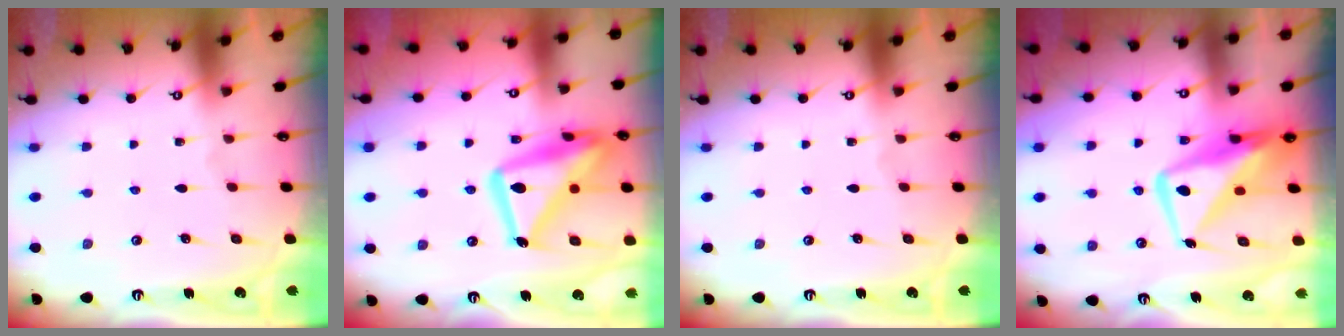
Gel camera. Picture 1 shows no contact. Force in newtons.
{"total": 20.8, "press": 20.8, "slide": 1.5}
{"total": 0.0}
{"total": 14.2, "press": 14.0, "slide": 2.0}